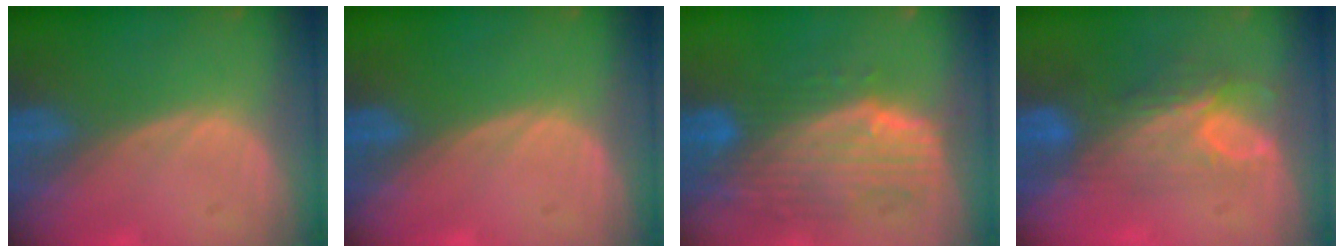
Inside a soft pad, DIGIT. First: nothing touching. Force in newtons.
{"total": 0.0}
{"total": 10.6, "press": 9.0, "slide": 5.5}
{"total": 7.8, "press": 6.9, "slide": 3.8}